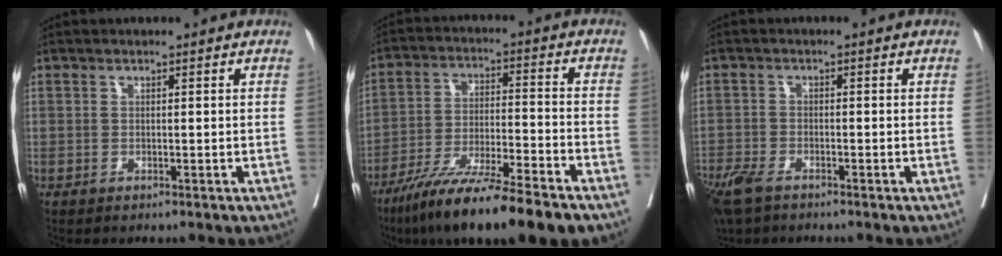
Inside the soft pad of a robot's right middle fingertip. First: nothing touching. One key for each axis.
{"total": 16.4, "fx": -12.3, "fy": 0.7, "fz": 10.8, "tx": -0.174, "ty": -0.036, "tz": -0.209}
{"total": 7.2, "fx": -5.3, "fy": 2.6, "fz": 4.1, "tx": -0.087, "ty": -0.016, "tz": -0.100}